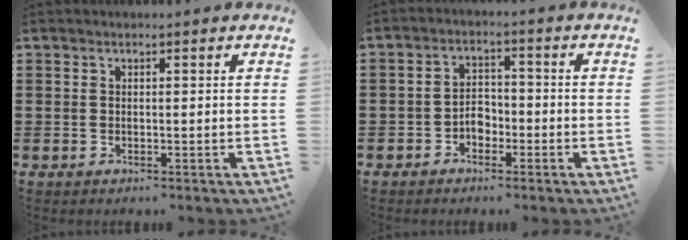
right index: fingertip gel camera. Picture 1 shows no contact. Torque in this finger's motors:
{"motor_torque": [2.14, 0.00, 0.10, -0.01]}